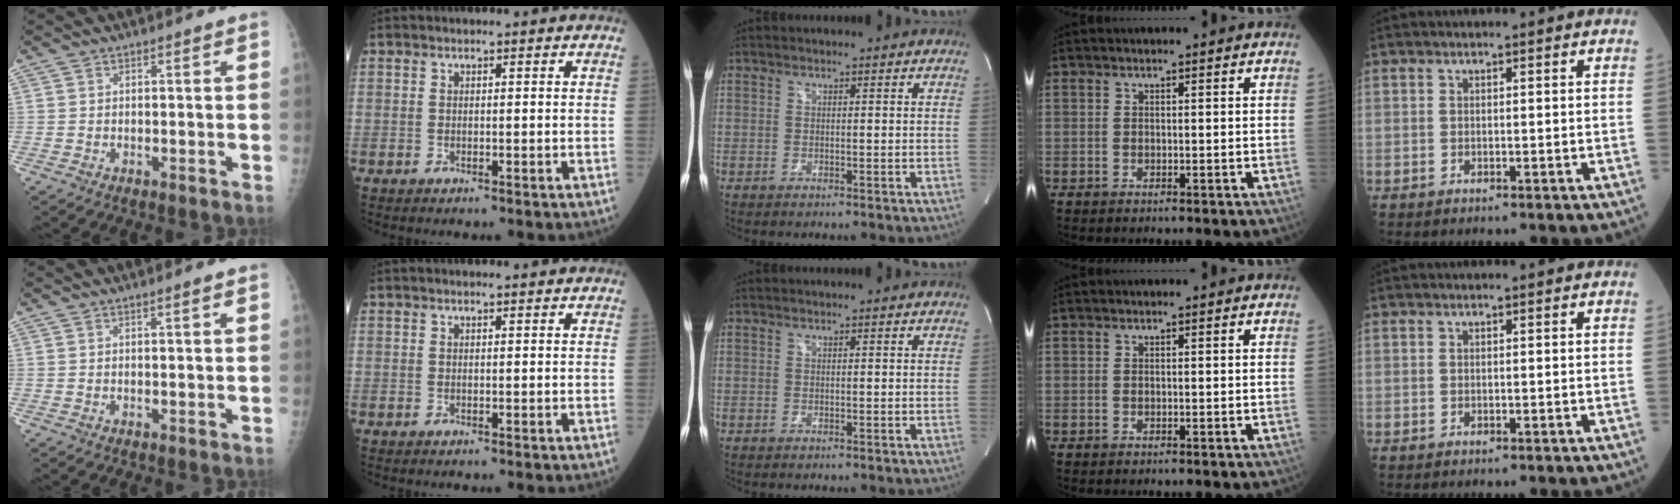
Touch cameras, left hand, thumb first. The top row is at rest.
{"thumb": {"total": 0.7, "force": [0.4, -0.1, 0.6], "torque": [-0.014, -0.002, 0.009]}, "index": {"total": 0.7, "force": [0.6, 0.0, 0.4], "torque": [-0.009, 0.005, 0.010]}}